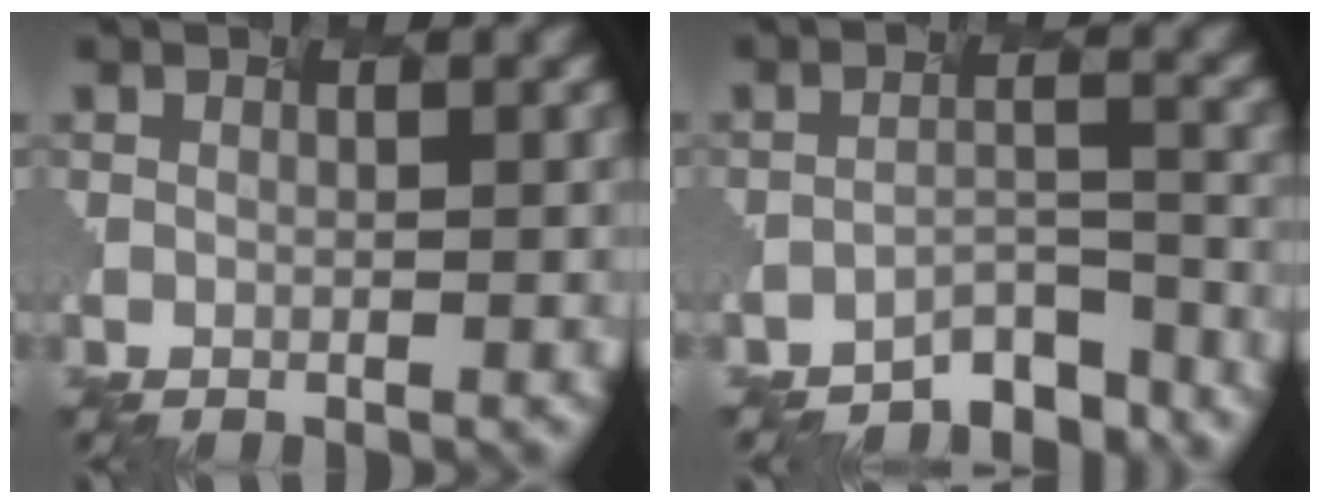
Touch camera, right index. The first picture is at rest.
{"total": 5.8, "force": [-5.8, 0.0, 0.0], "torque": [-0.019, -0.006, -0.060]}